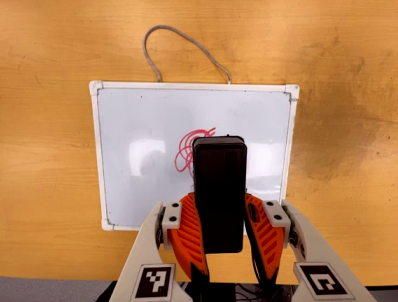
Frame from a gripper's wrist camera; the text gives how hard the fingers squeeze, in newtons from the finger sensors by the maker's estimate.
{"total": 9.1, "left": 7.6, "right": 10.6}